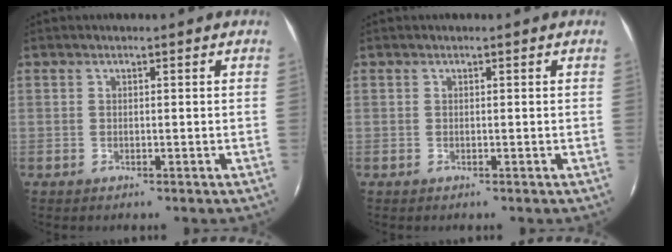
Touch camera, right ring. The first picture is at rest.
{"total": 0.0}